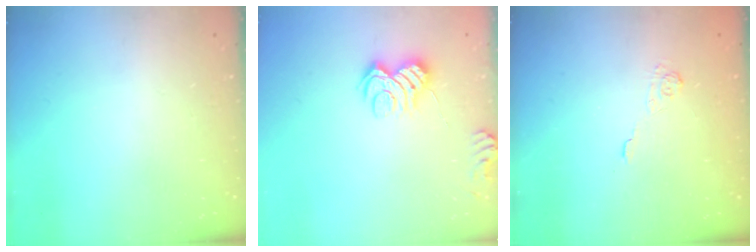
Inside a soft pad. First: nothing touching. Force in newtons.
{"total": 7.9, "press": 7.8, "slide": 1.2}
{"total": 2.0, "press": 1.4, "slide": 1.4}